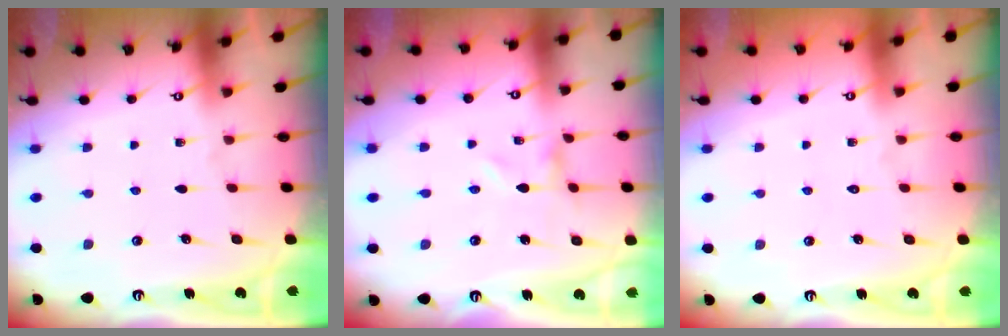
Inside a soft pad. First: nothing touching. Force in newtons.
{"total": 0.0}
{"total": 1.7, "press": 1.7, "slide": 0.2}